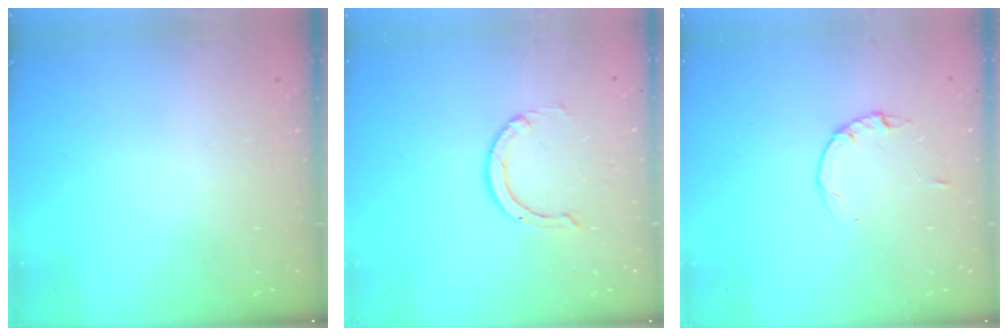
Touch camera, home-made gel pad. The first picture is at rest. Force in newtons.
{"total": 2.8, "press": 2.8, "slide": 0.2}
{"total": 2.8, "press": 2.8, "slide": 0.4}